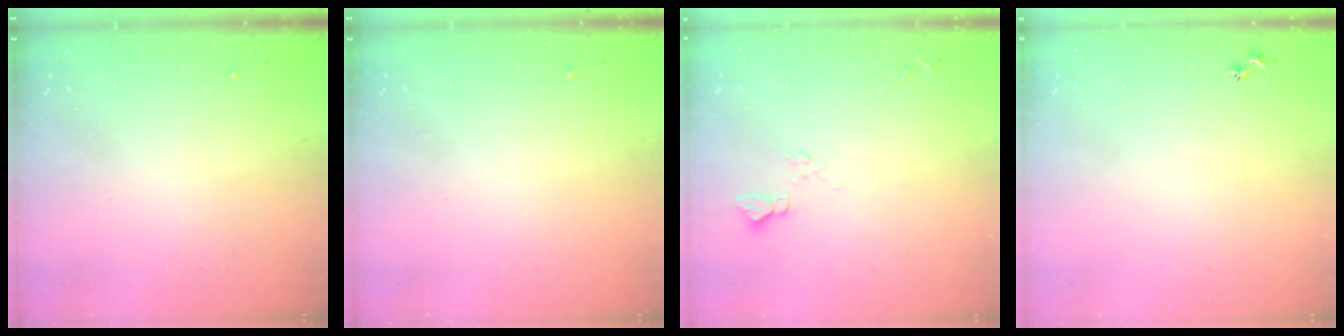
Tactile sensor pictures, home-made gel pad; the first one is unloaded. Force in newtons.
{"total": 0.0}
{"total": 4.6, "press": 4.6, "slide": 0.5}
{"total": 3.0, "press": 2.9, "slide": 0.4}